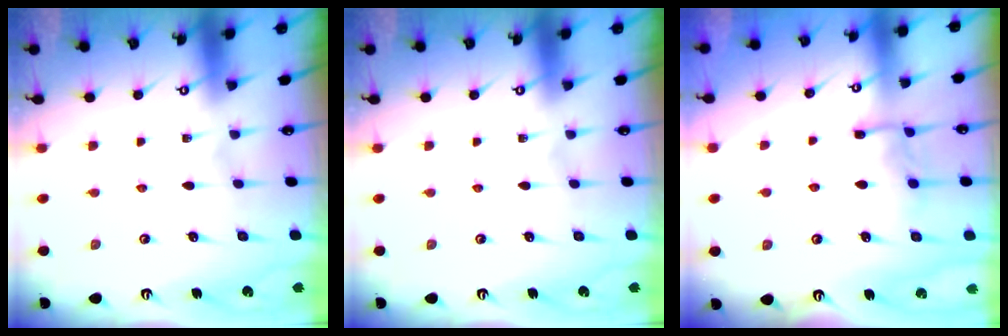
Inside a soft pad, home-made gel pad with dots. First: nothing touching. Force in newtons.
{"total": 0.0}
{"total": 9.5, "press": 9.4, "slide": 1.0}